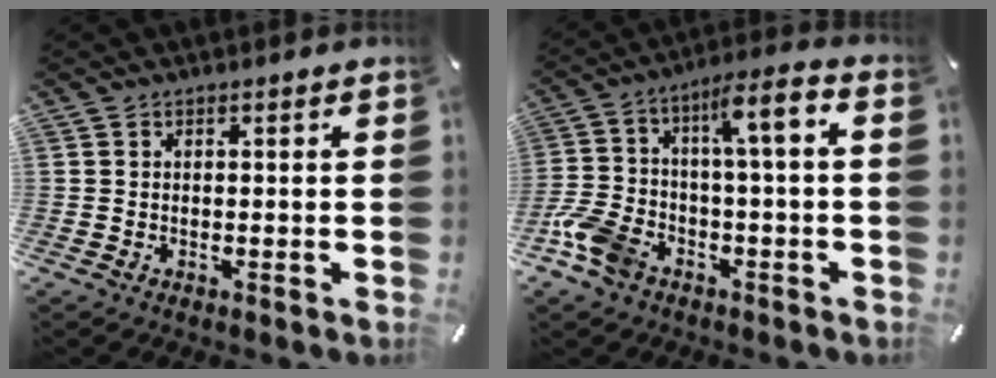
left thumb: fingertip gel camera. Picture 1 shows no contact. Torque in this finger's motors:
{"motor_torque": [1.08, 3.13, 0.76, 0.75, 0.24]}